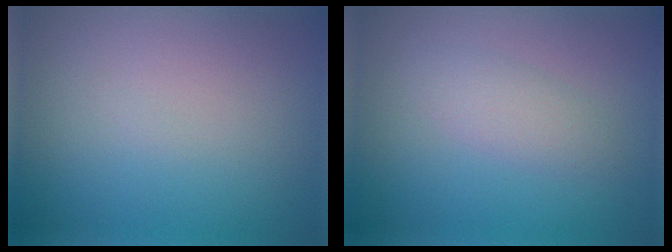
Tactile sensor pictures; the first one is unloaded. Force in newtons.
{"total": 1.9, "press": 1.9, "slide": 0.1}